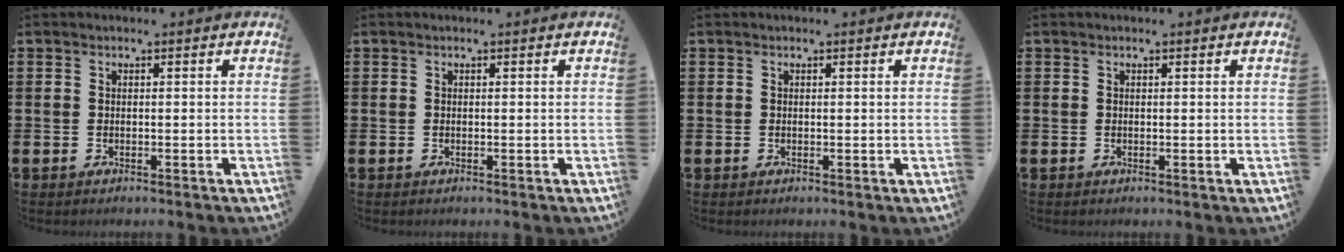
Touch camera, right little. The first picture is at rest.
{"total": 0.0}
{"total": 0.0}
{"total": 0.0}